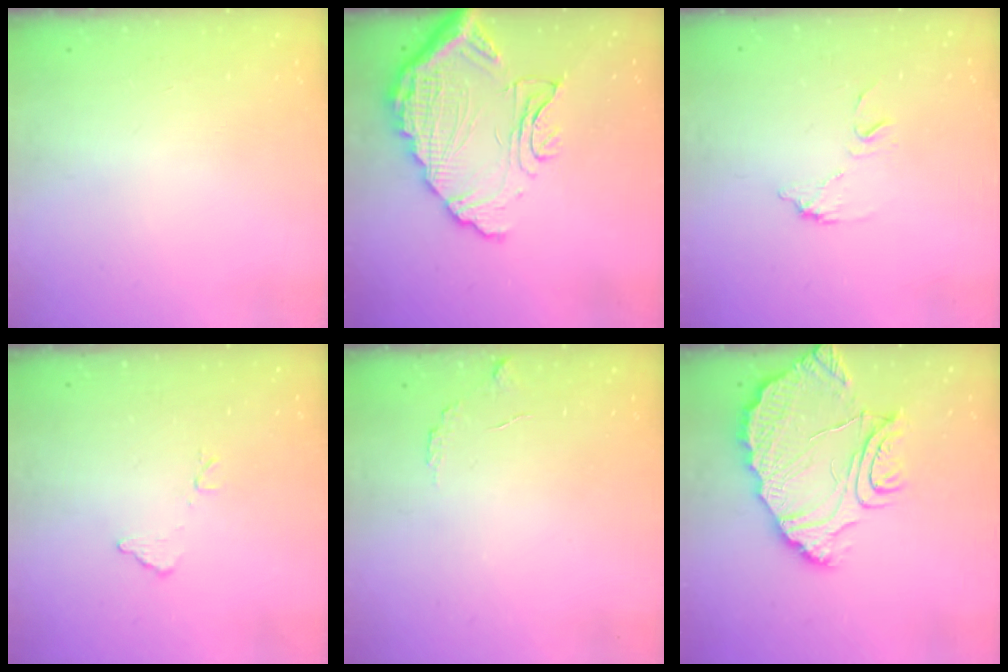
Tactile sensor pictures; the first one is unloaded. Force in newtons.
{"total": 15.5, "press": 15.4, "slide": 1.2}
{"total": 7.6, "press": 7.6, "slide": 0.4}
{"total": 7.0, "press": 7.0, "slide": 0.2}
{"total": 5.6, "press": 5.6, "slide": 0.2}
{"total": 16.6, "press": 16.5, "slide": 1.4}